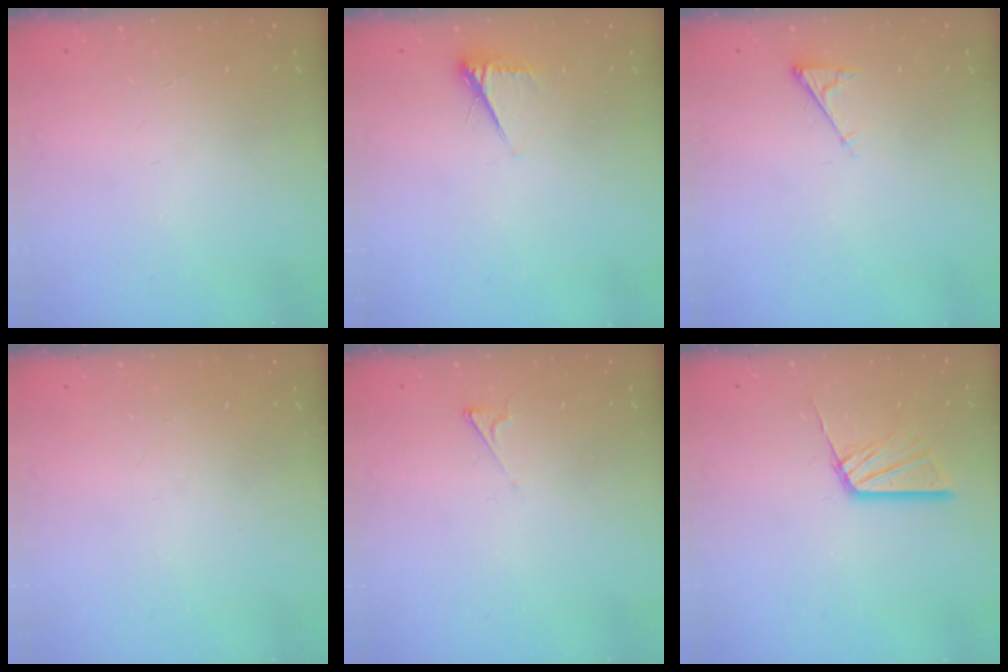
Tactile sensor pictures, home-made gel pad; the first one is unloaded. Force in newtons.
{"total": 4.3, "press": 4.2, "slide": 0.6}
{"total": 2.8, "press": 2.7, "slide": 0.4}
{"total": 1.5, "press": 1.4, "slide": 0.2}
{"total": 2.8, "press": 2.7, "slide": 0.5}
{"total": 10.9, "press": 10.9, "slide": 1.0}